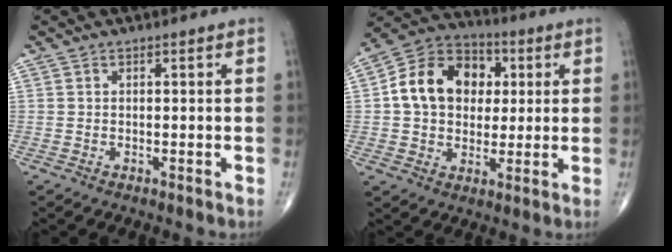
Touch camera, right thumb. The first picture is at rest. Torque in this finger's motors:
{"motor_torque": [0.15, 0.17, 0.82, -0.12, 0.34]}